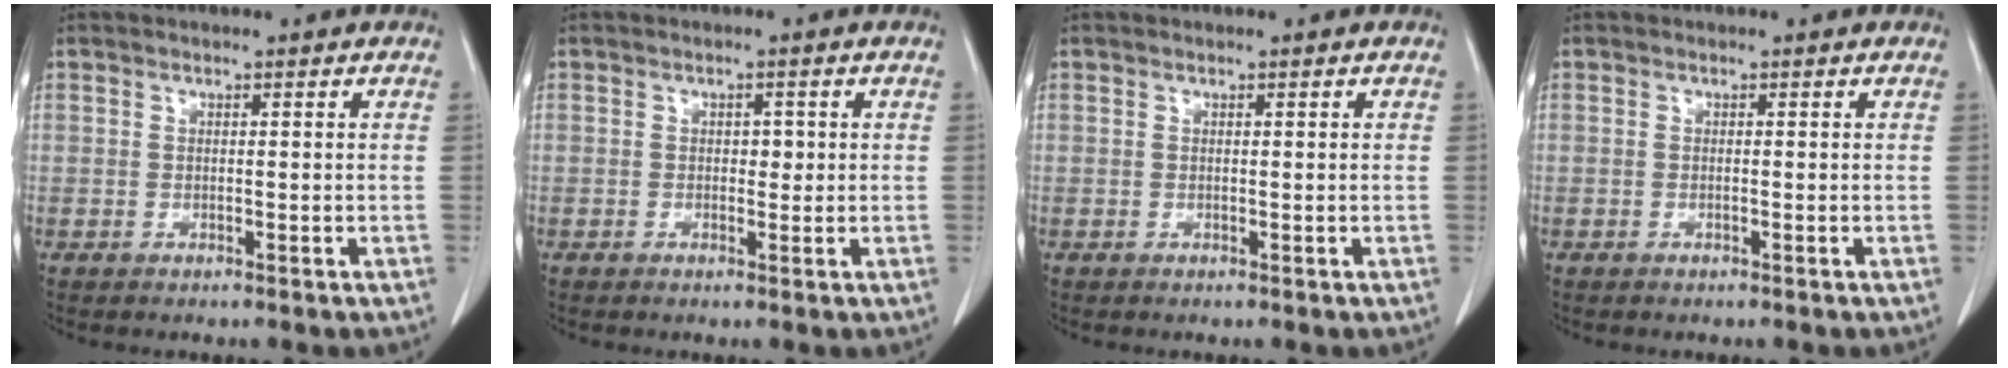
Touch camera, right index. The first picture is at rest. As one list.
[{"total": 1.5, "force": [0.1, 1.0, 1.1], "torque": [-0.010, 0.003, 0.000]}, {"total": 0.0}, {"total": 0.0}]